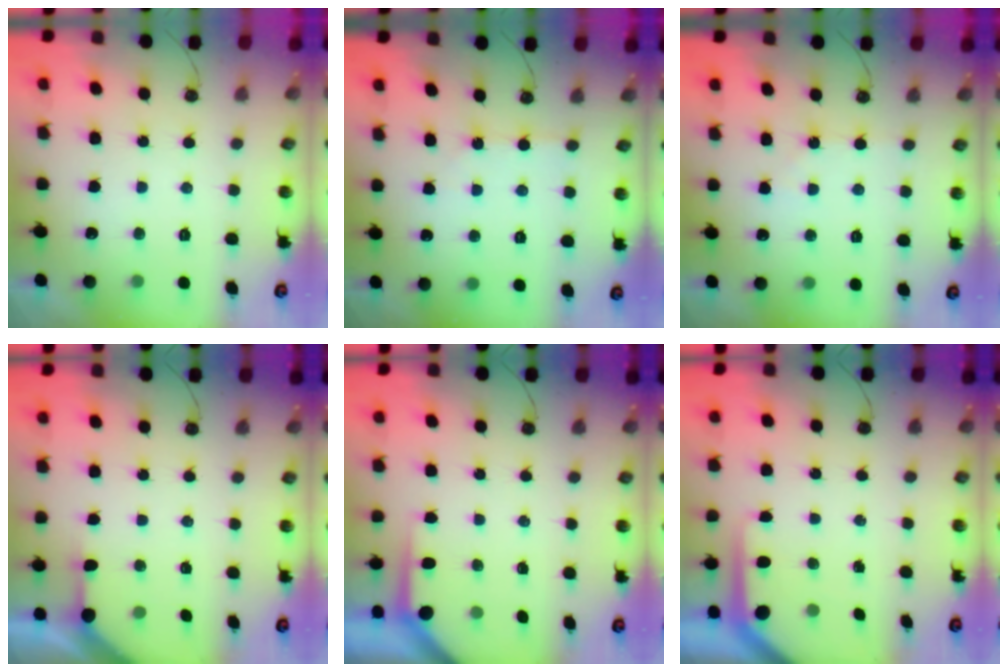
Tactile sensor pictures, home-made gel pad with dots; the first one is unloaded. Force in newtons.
{"total": 2.1, "press": 2.1, "slide": 0.4}
{"total": 4.1, "press": 4.1, "slide": 0.7}
{"total": 2.8, "press": 2.8, "slide": 0.3}
{"total": 3.7, "press": 3.7, "slide": 0.4}
{"total": 5.2, "press": 5.1, "slide": 0.5}